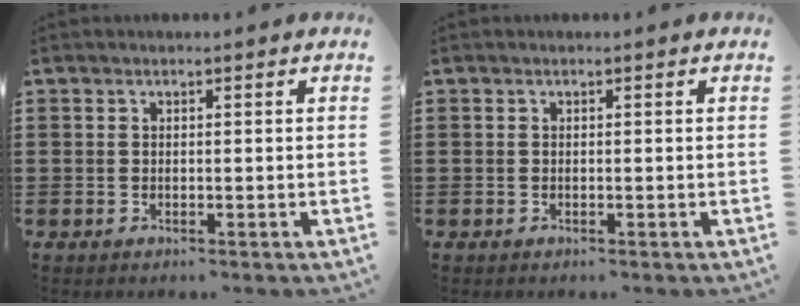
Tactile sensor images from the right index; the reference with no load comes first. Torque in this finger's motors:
{"motor_torque": [0.00, 0.00, 0.00, 0.00]}